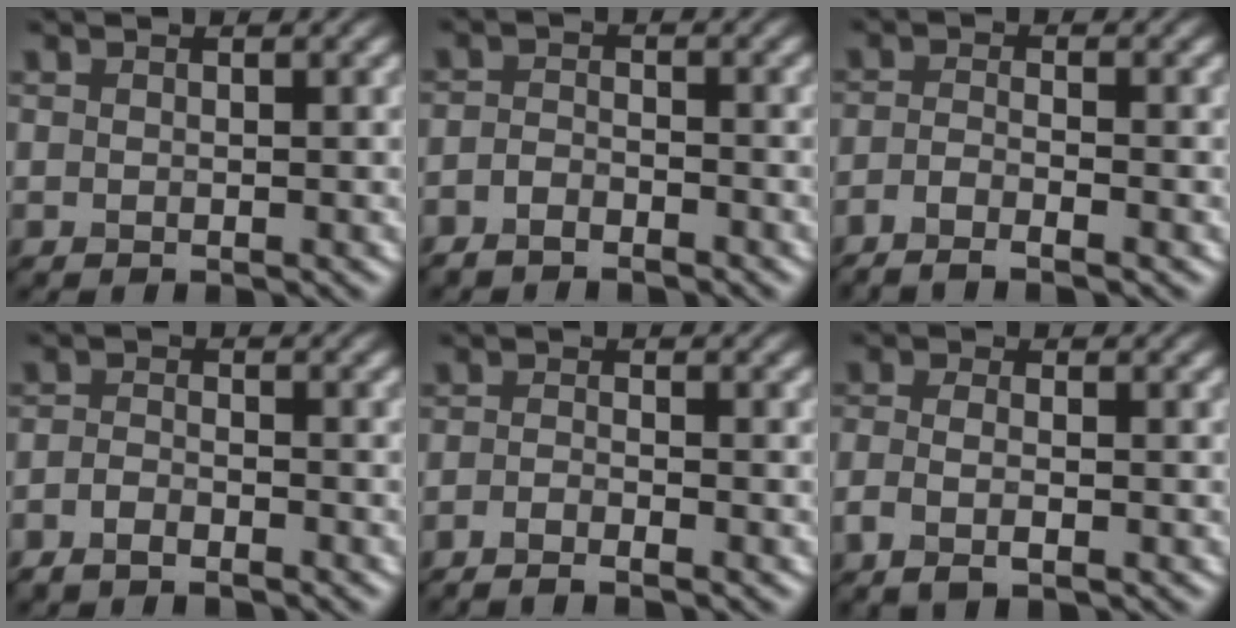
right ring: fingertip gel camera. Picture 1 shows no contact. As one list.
[{"total": 2.1, "force": [-1.7, 0.7, 0.9], "torque": [-0.018, 0.001, -0.038]}, {"total": 3.3, "force": [-2.2, 0.7, 2.3], "torque": [-0.044, -0.003, -0.049]}, {"total": 2.2, "force": [-1.6, 0.8, 1.2], "torque": [-0.025, 0.000, -0.037]}, {"total": 2.6, "force": [-1.7, 0.5, 1.8], "torque": [-0.033, -0.004, -0.041]}, {"total": 2.9, "force": [-1.1, 1.2, 2.4], "torque": [-0.049, -0.010, -0.018]}]